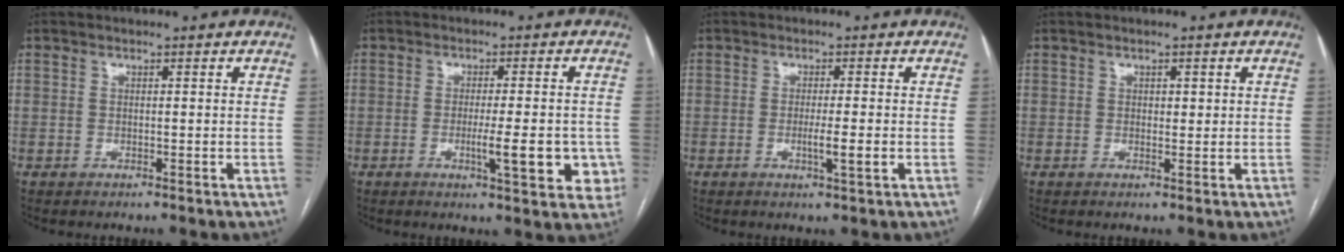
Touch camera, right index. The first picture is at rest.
{"total": 8.6, "force": [-2.4, 1.7, 8.0], "torque": [-0.100, -0.007, -0.029]}
{"total": 3.3, "force": [-0.8, 0.0, 3.2], "torque": [-0.057, -0.007, -0.013]}
{"total": 1.1, "force": [0.5, 0.7, 0.7], "torque": [-0.006, -0.001, 0.007]}